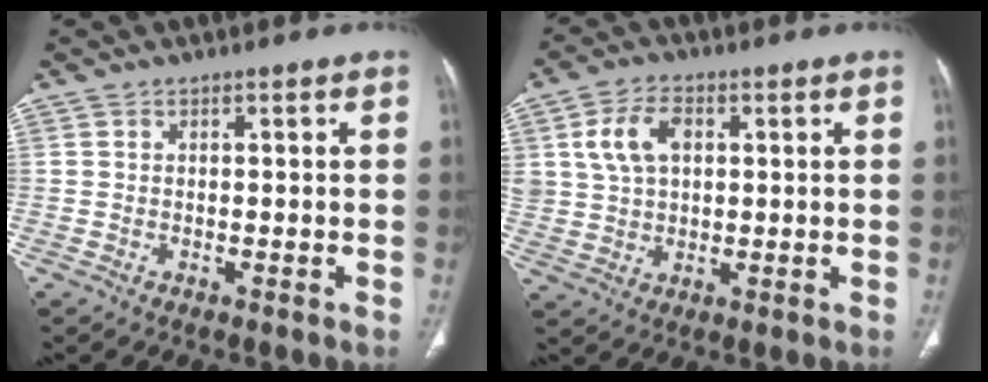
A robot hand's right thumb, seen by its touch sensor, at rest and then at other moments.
{"total": 8.3, "force": [2.4, 5.5, 5.7], "torque": [-0.102, 0.002, 0.048]}